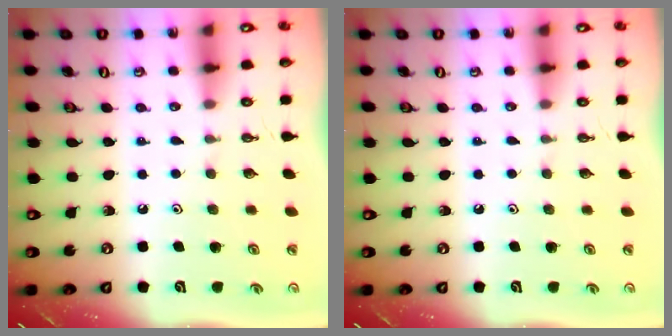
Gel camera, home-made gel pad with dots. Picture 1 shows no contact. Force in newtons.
{"total": 0.0}